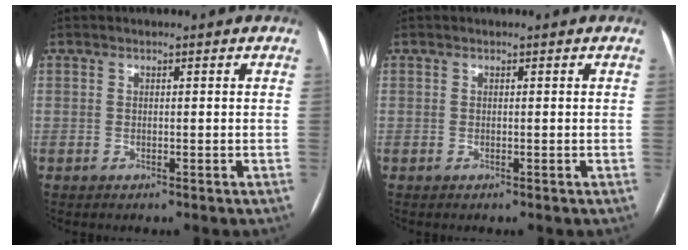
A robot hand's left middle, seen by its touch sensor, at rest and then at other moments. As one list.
[{"total": 0.0}]